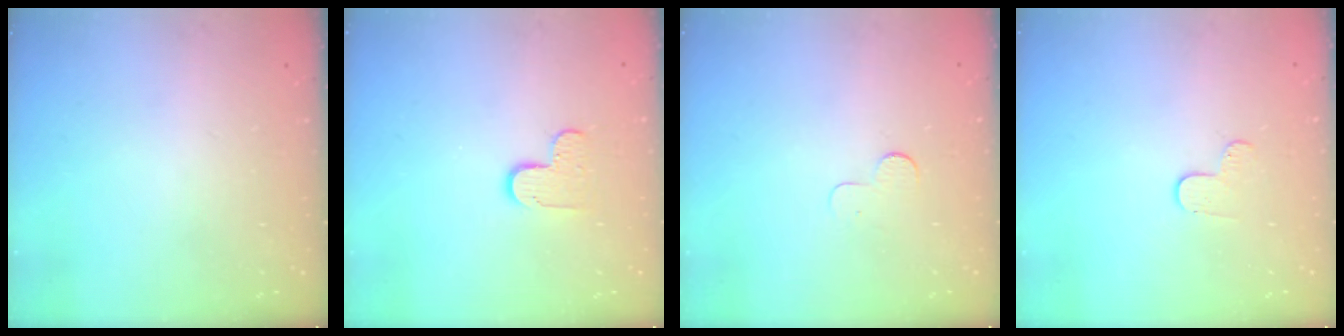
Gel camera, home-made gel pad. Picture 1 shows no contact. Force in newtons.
{"total": 5.5, "press": 5.5, "slide": 0.5}
{"total": 2.9, "press": 2.9, "slide": 0.3}
{"total": 4.0, "press": 3.9, "slide": 0.4}